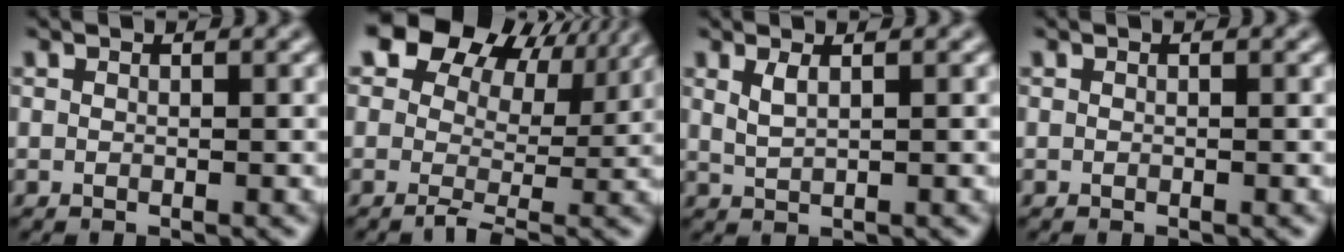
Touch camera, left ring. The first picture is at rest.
{"total": 9.2, "force": [4.7, 5.2, 6.0], "torque": [-0.071, 0.002, 0.076]}
{"total": 1.6, "force": [0.9, 0.5, 1.2], "torque": [-0.027, -0.002, 0.020]}
{"total": 0.0}